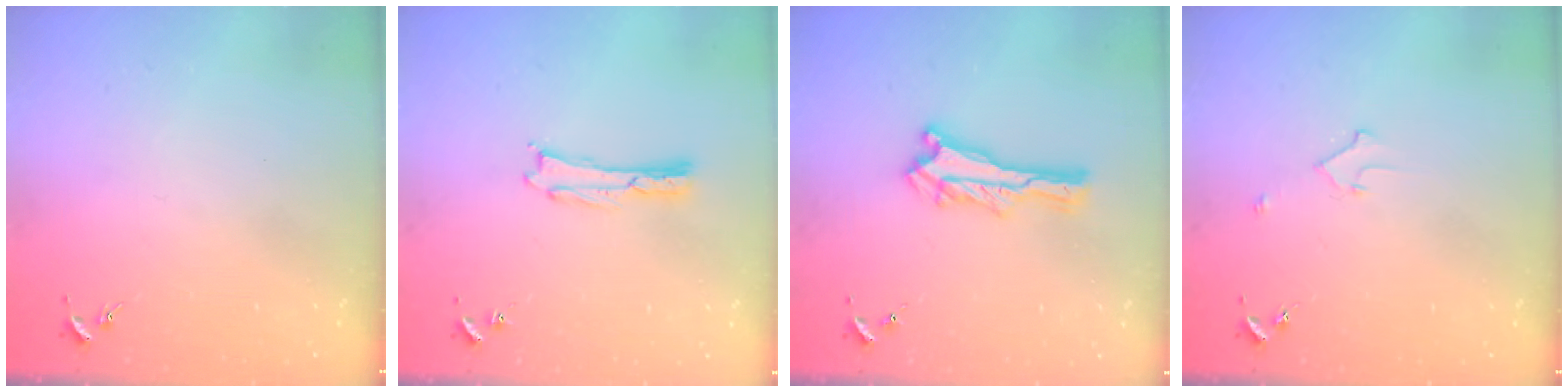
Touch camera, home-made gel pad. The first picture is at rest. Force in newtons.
{"total": 0.0}
{"total": 0.6, "press": 0.5, "slide": 0.2}
{"total": 2.2, "press": 2.2, "slide": 0.2}